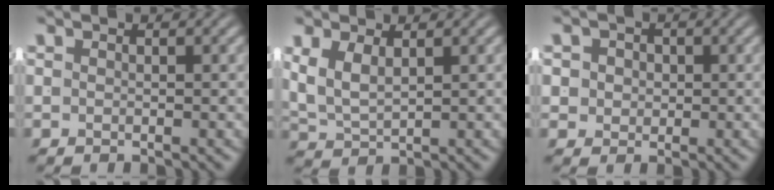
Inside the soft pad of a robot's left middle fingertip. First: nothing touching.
{"total": 4.2, "force": [0.9, 3.1, 2.7], "torque": [-0.074, -0.013, 0.027]}
{"total": 3.3, "force": [0.3, 3.0, 1.3], "torque": [-0.029, -0.005, 0.006]}